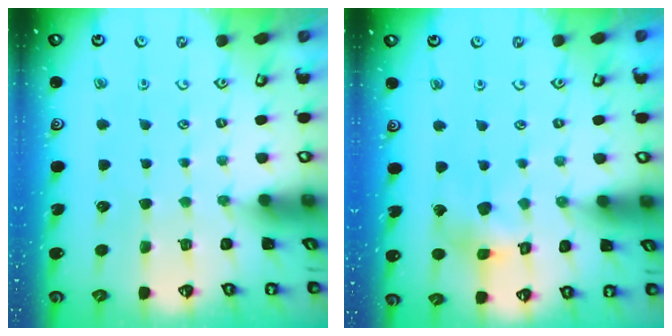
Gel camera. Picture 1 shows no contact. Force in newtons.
{"total": 10.6, "press": 10.5, "slide": 1.3}